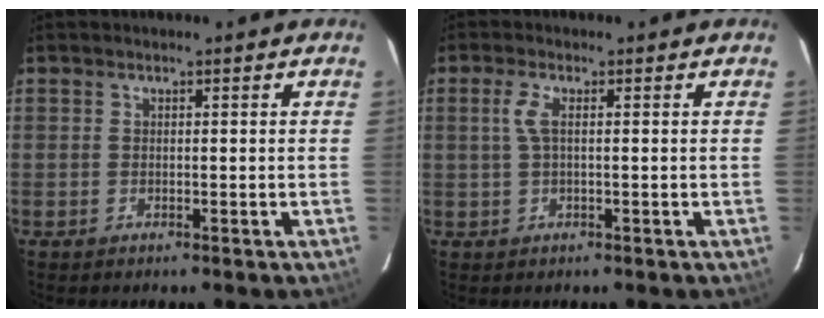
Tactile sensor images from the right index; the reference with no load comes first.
{"total": 2.7, "force": [0.4, 0.5, 2.6], "torque": [-0.058, 0.002, 0.008]}